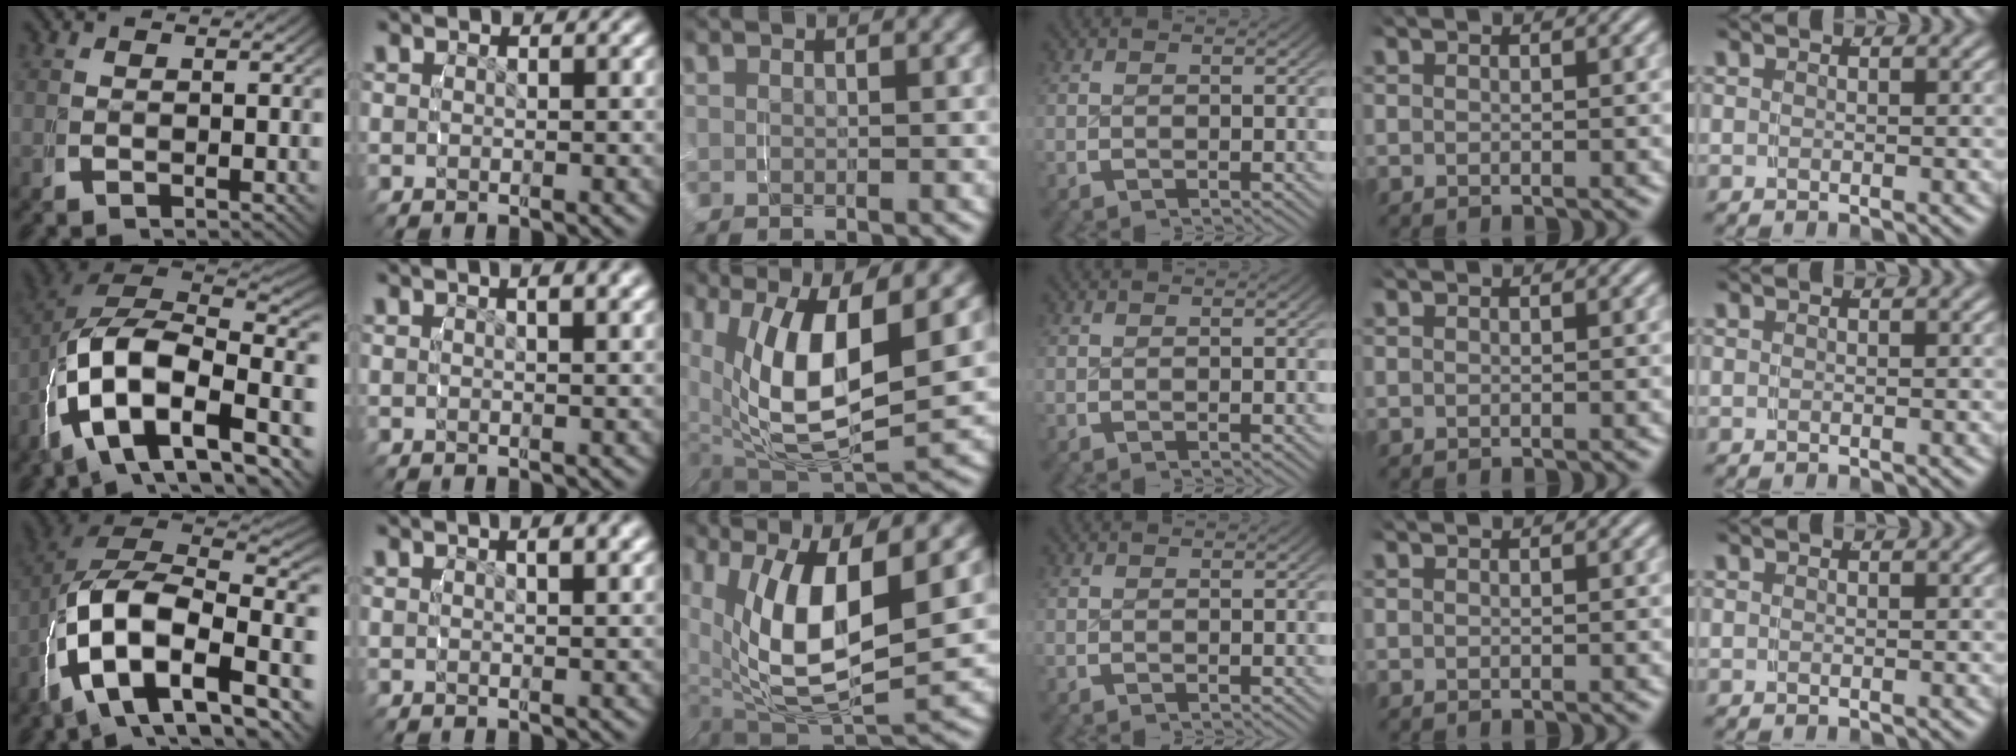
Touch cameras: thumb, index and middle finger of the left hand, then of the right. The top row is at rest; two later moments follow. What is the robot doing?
{"motion": "grasp_and_lifting", "object": "water bottle"}